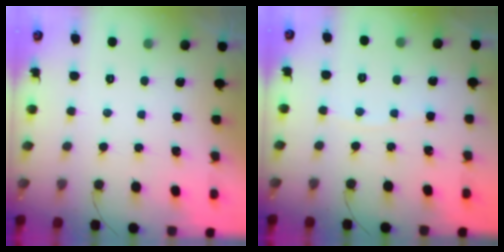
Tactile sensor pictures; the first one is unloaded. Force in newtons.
{"total": 1.5, "press": 1.5, "slide": 0.2}